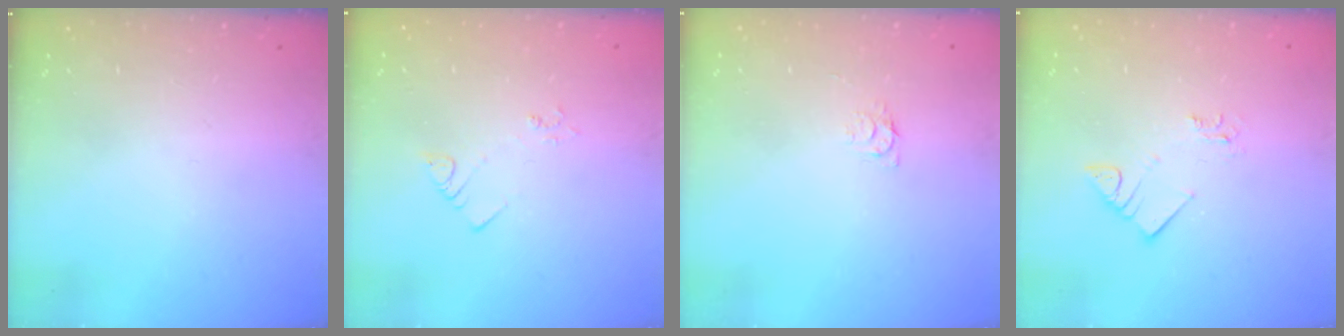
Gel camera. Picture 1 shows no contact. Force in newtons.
{"total": 2.4, "press": 2.4, "slide": 0.4}
{"total": 3.7, "press": 3.6, "slide": 0.4}
{"total": 3.0, "press": 3.0, "slide": 0.0}